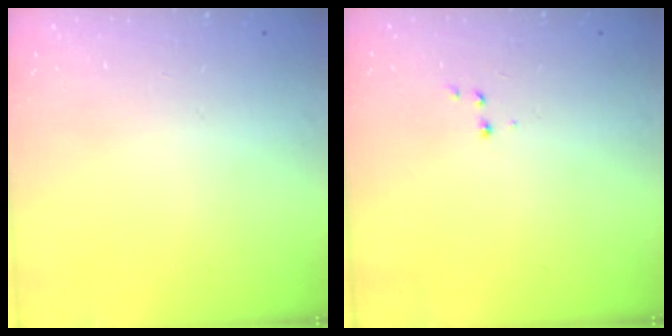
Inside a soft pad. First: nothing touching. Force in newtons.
{"total": 2.6, "press": 2.5, "slide": 0.6}